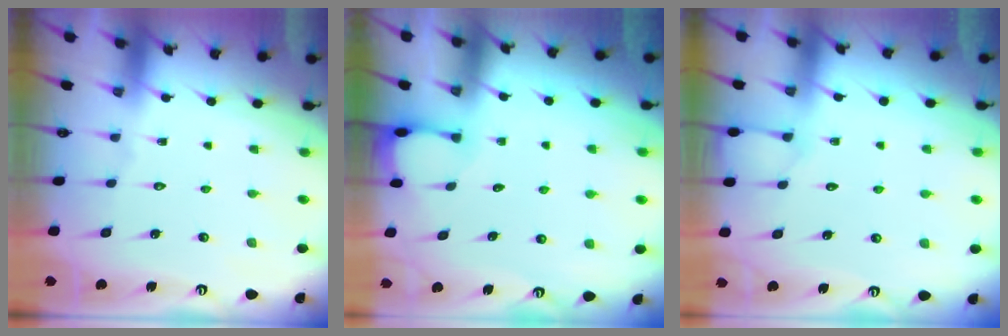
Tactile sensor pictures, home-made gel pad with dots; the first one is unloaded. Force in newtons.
{"total": 2.0, "press": 2.0, "slide": 0.3}
{"total": 3.8, "press": 3.8, "slide": 0.5}